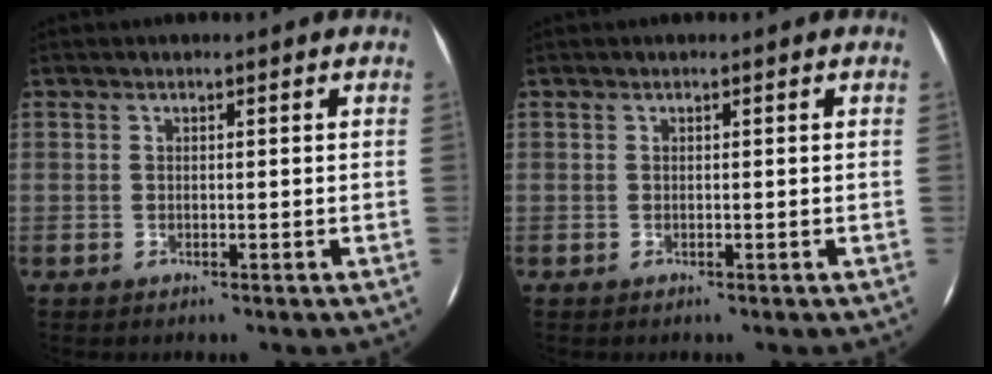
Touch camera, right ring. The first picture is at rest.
{"total": 0.0}